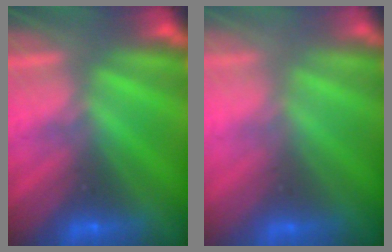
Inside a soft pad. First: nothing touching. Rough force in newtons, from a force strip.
{"total": 2.9}